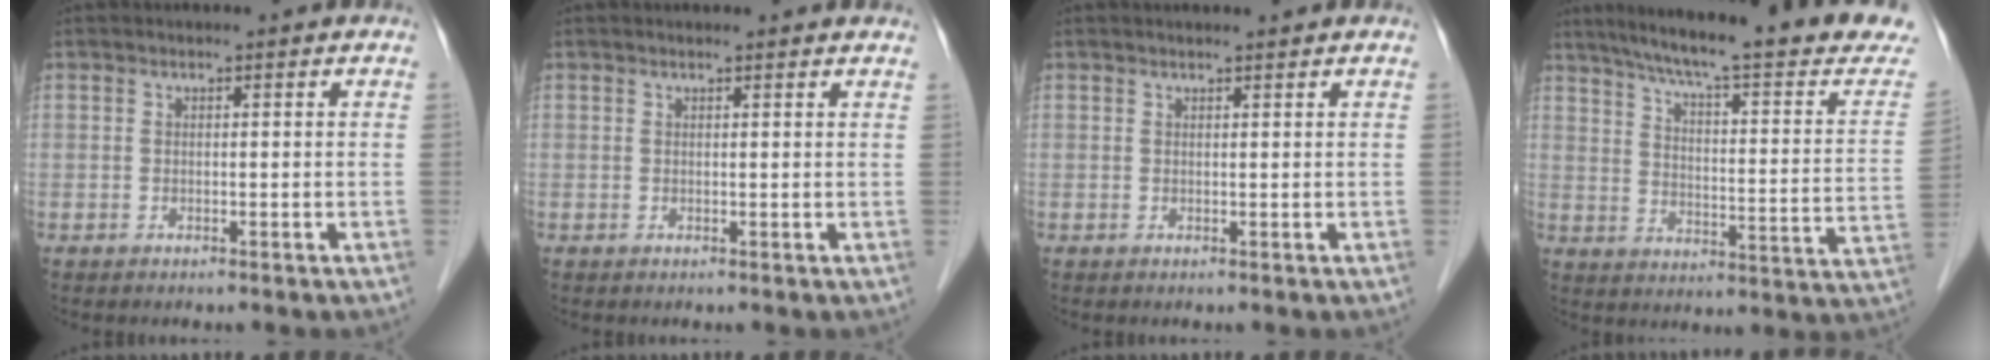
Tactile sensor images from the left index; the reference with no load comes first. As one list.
[{"total": 3.0, "force": [2.8, 0.4, 0.7], "torque": [-0.015, 0.013, 0.024]}, {"total": 1.6, "force": [1.5, 0.0, 0.5], "torque": [-0.008, 0.009, 0.024]}, {"total": 25.0, "force": [21.3, 1.6, 13.1], "torque": [-0.191, -0.044, 0.271]}]